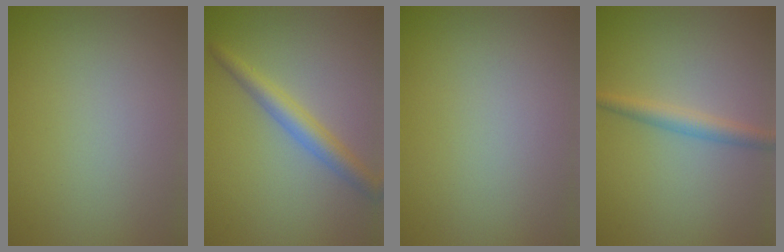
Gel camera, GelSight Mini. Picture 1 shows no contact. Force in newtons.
{"total": 3.1, "press": 3.1, "slide": 0.1}
{"total": 0.0}
{"total": 2.2, "press": 2.2, "slide": 0.1}